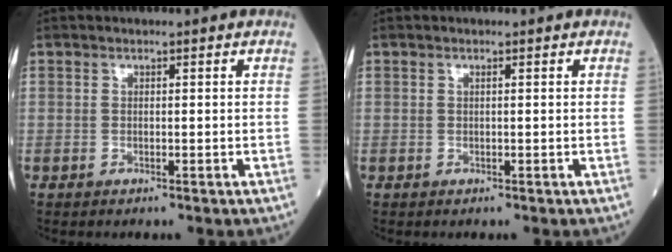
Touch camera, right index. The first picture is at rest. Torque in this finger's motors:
{"motor_torque": [-0.07, -0.02, -0.04, 0.01]}